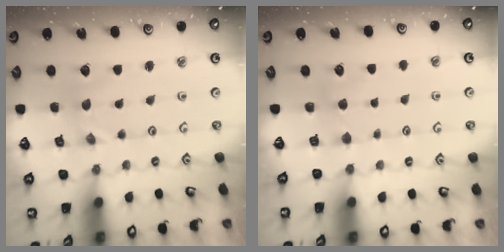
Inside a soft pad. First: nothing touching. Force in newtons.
{"total": 2.6, "press": 2.6, "slide": 0.5}